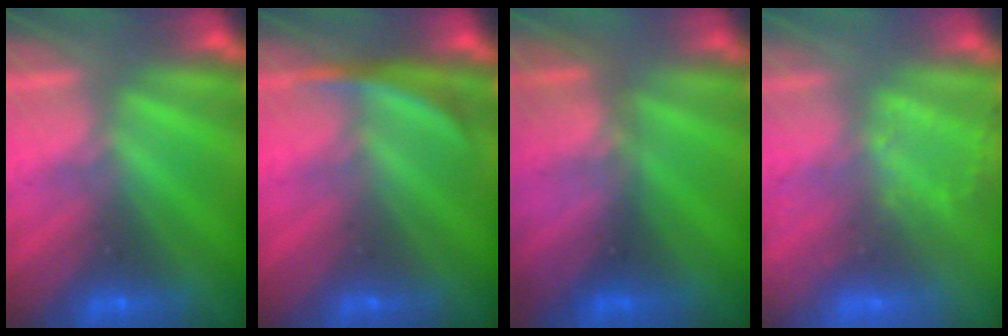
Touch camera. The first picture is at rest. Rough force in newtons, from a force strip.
{"total": 3.3}
{"total": 2.8}
{"total": 2.8}